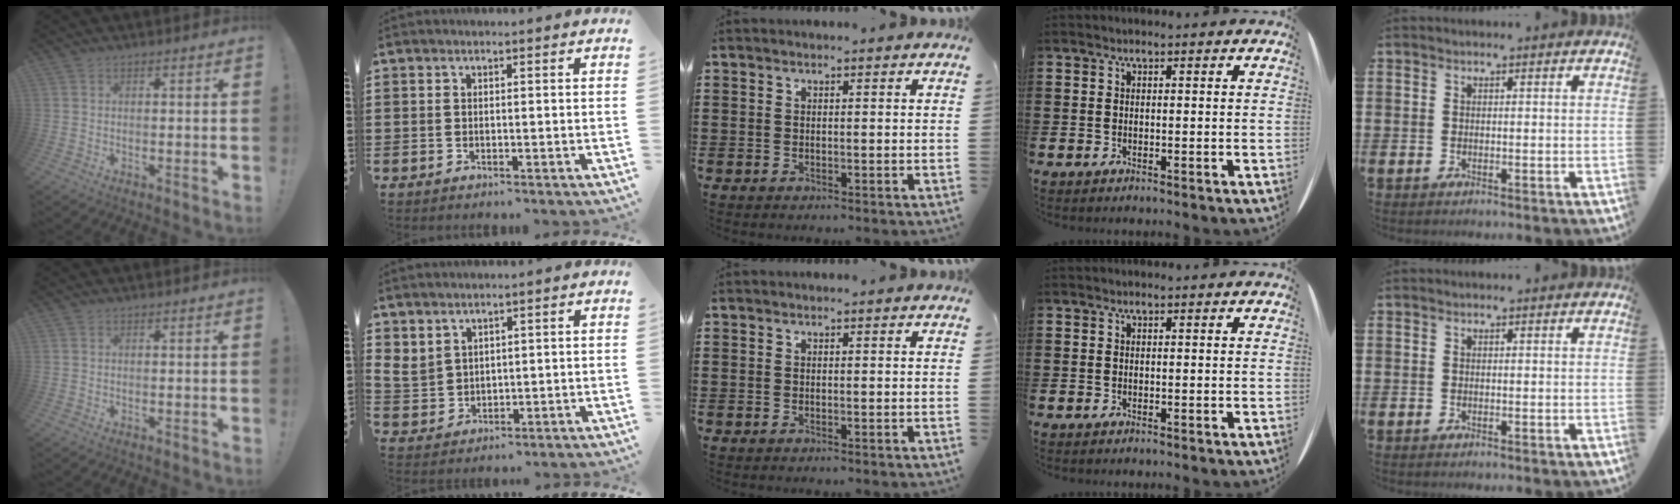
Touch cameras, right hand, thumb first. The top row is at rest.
{"index": {"total": 3.5, "force": [2.7, 2.2, 0.4], "torque": [-0.023, 0.003, 0.053]}}